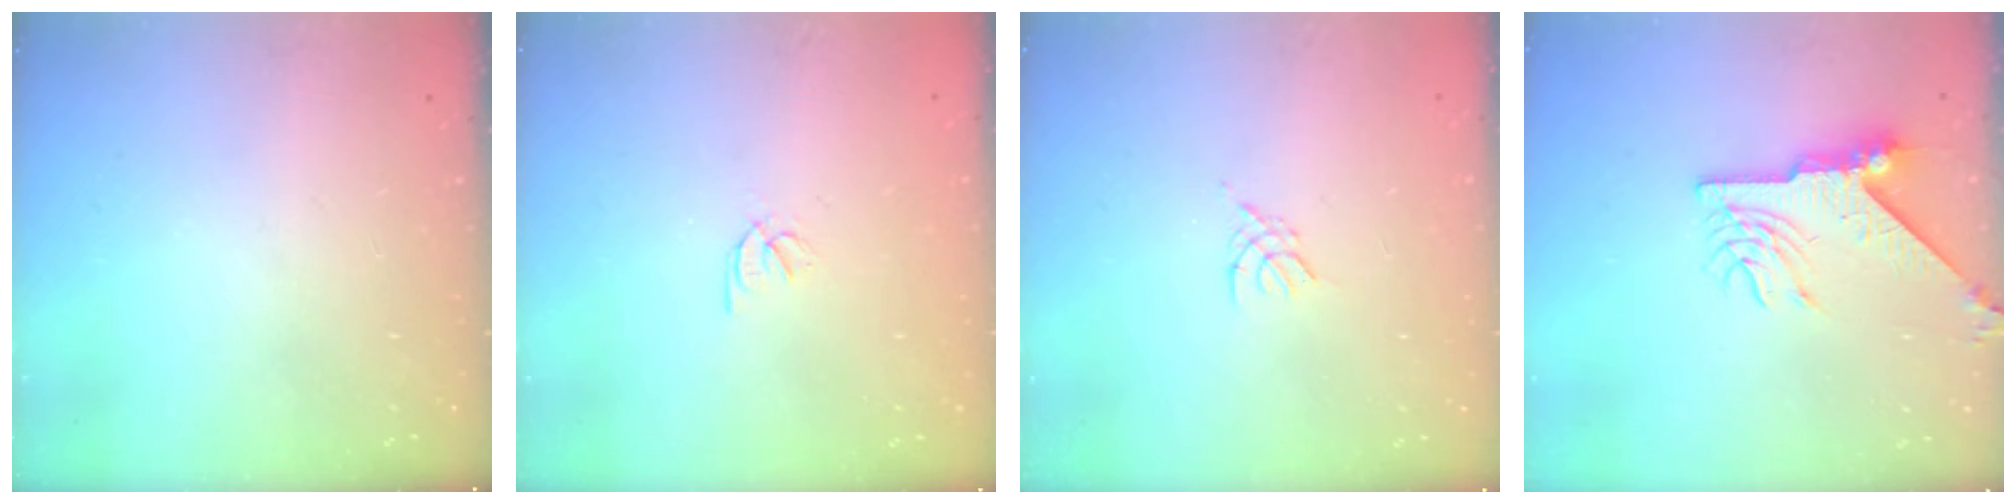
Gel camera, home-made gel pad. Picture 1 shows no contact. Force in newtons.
{"total": 2.1, "press": 2.1, "slide": 0.1}
{"total": 2.6, "press": 2.5, "slide": 0.6}
{"total": 8.5, "press": 8.4, "slide": 1.0}